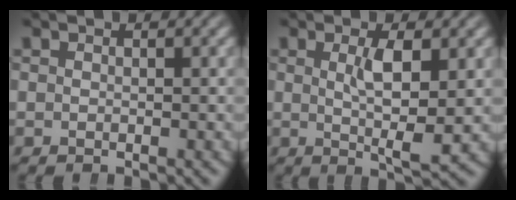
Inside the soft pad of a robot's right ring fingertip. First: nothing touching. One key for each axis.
{"total": 4.4, "fx": 0.3, "fy": 0.5, "fz": 4.3, "tx": -0.072, "ty": -0.015, "tz": 0.012}